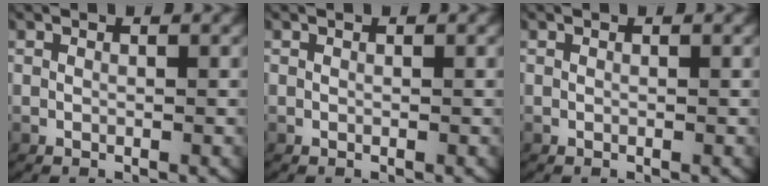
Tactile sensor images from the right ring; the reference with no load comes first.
{"total": 0.0}
{"total": 0.0}